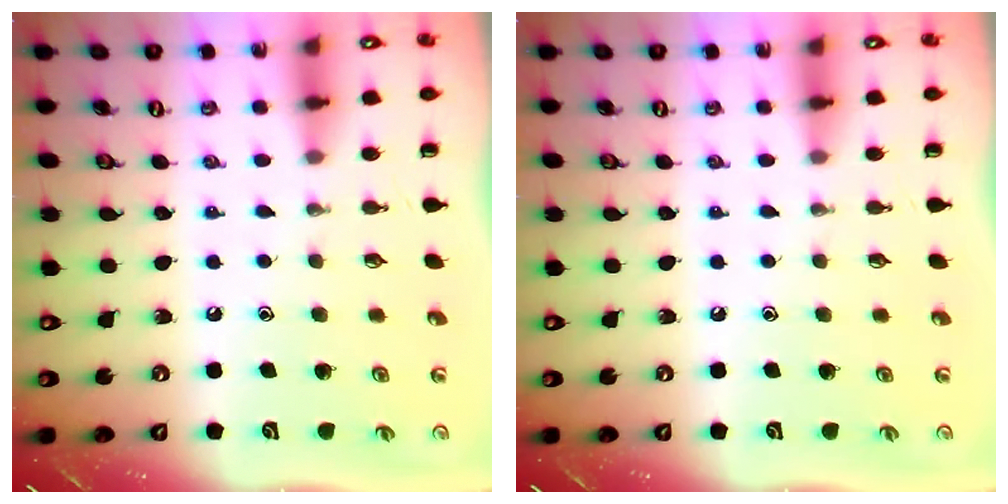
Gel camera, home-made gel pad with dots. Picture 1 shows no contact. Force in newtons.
{"total": 0.0}